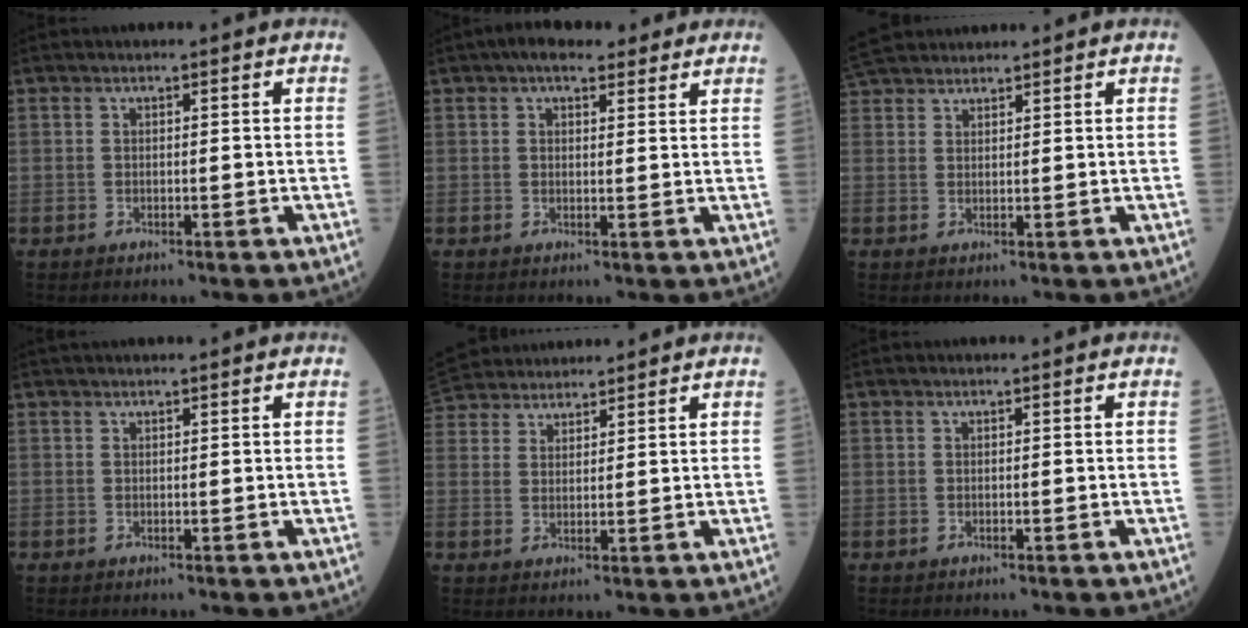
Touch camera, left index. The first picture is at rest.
{"total": 6.0, "force": [4.3, 2.4, 3.4], "torque": [-0.043, 0.031, 0.062]}
{"total": 6.8, "force": [6.3, 1.5, 1.9], "torque": [-0.041, 0.037, 0.119]}
{"total": 2.8, "force": [2.6, -0.1, 1.1], "torque": [-0.010, 0.028, 0.039]}
{"total": 10.0, "force": [9.2, 2.9, 2.4], "torque": [-0.051, 0.044, 0.163]}
{"total": 0.0}